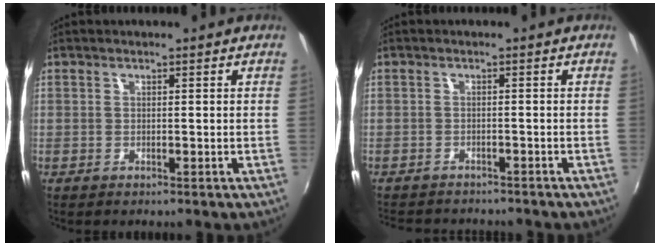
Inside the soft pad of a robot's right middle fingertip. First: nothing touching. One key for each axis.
{"total": 6.5, "fx": -6.0, "fy": 1.6, "fz": 1.8, "tx": -0.050, "ty": -0.015, "tz": -0.090}